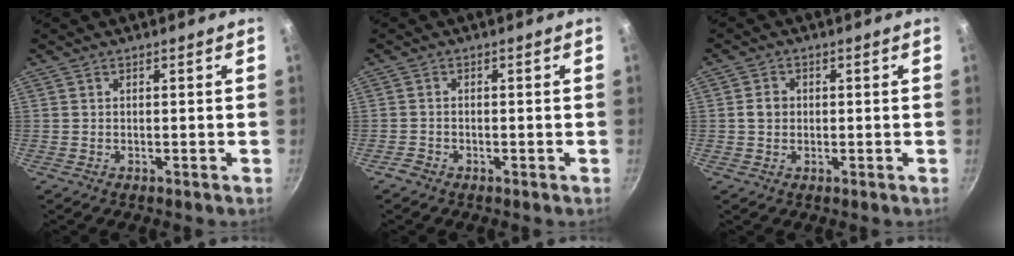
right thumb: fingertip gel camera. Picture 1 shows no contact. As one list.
[{"total": 1.7, "force": [-1.2, 1.1, 0.5], "torque": [-0.010, 0.012, -0.024]}, {"total": 2.9, "force": [0.0, 2.5, 1.5], "torque": [-0.015, 0.007, -0.003]}]